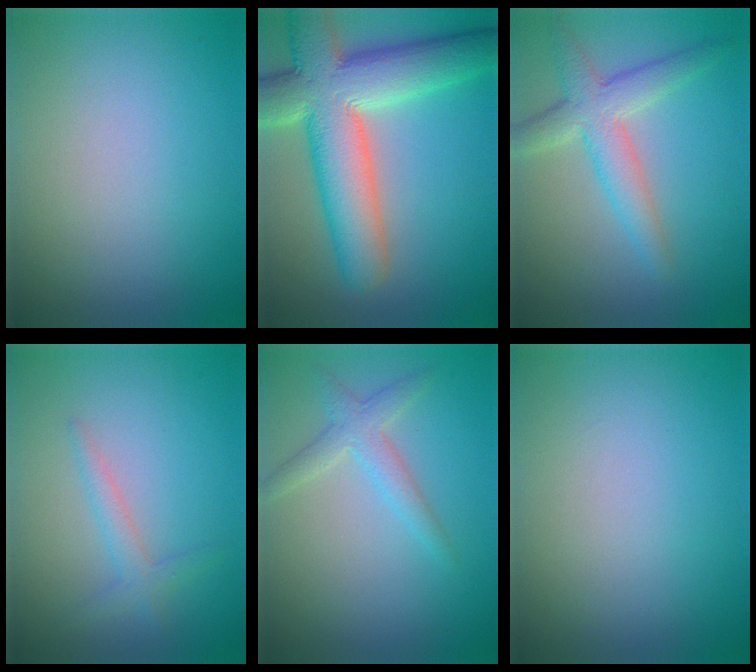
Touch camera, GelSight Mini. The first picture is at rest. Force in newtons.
{"total": 11.8, "press": 11.8, "slide": 1.0}
{"total": 4.3, "press": 4.3, "slide": 0.2}
{"total": 1.7, "press": 1.7, "slide": 0.1}
{"total": 2.4, "press": 2.4, "slide": 0.2}
{"total": 0.0}